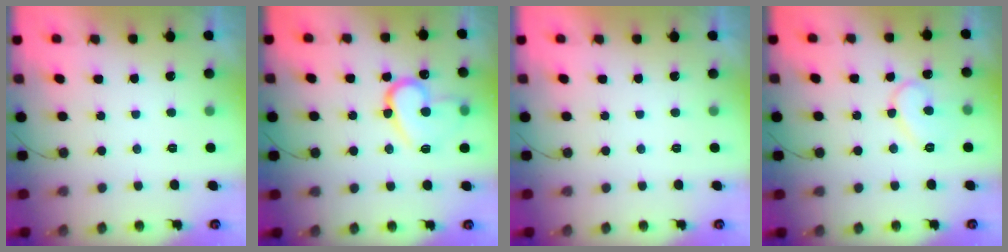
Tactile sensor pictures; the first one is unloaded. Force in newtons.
{"total": 13.8, "press": 13.8, "slide": 0.9}
{"total": 1.9, "press": 1.9, "slide": 0.1}
{"total": 9.5, "press": 9.4, "slide": 0.7}